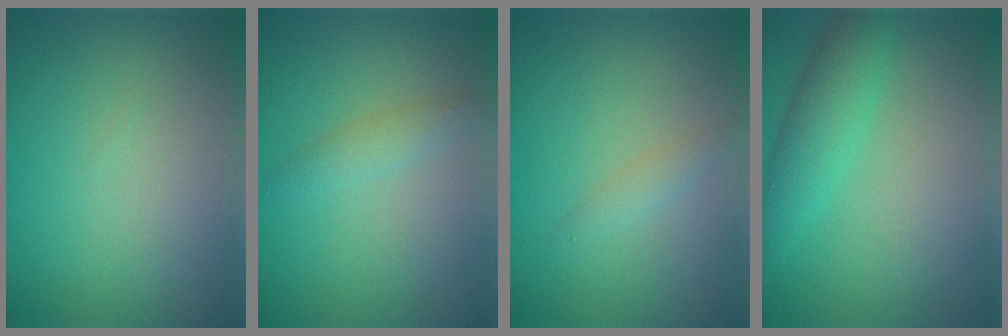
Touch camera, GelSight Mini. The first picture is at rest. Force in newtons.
{"total": 1.6, "press": 1.6, "slide": 0.1}
{"total": 1.2, "press": 1.2, "slide": 0.0}
{"total": 3.4, "press": 3.4, "slide": 0.1}